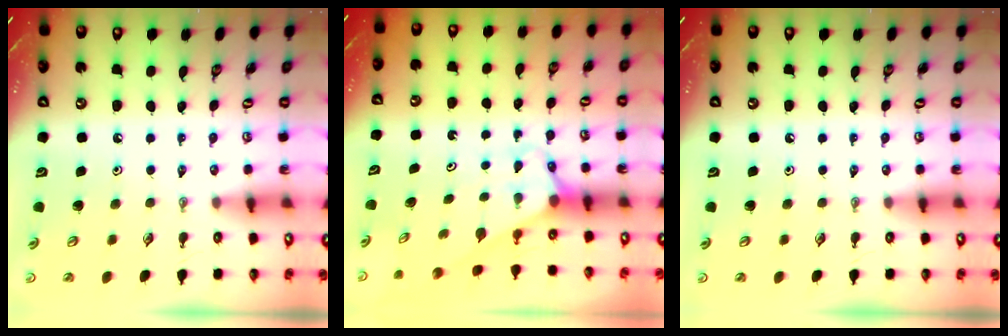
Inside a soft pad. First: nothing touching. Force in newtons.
{"total": 2.7, "press": 2.7, "slide": 0.2}
{"total": 0.0}